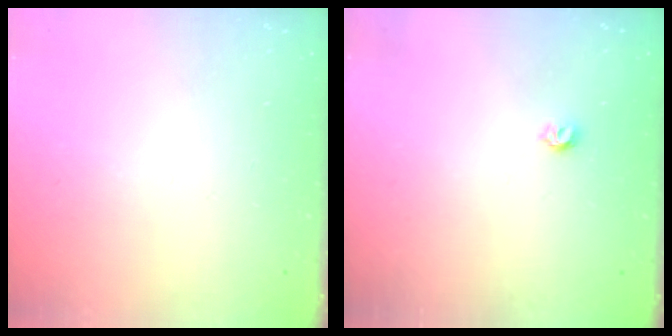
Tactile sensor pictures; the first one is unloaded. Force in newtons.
{"total": 3.5, "press": 3.5, "slide": 0.3}